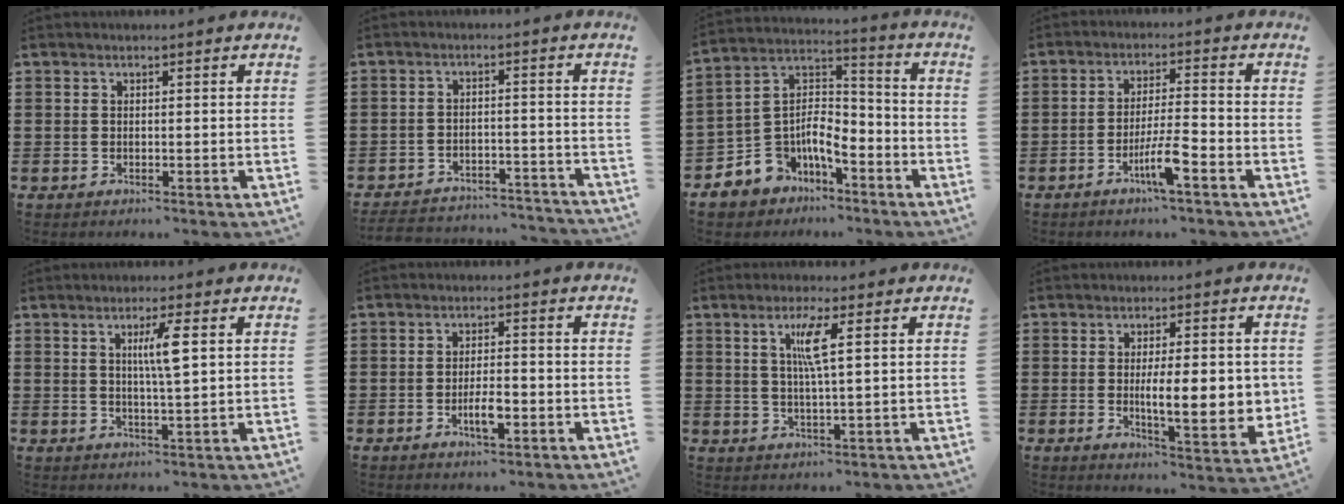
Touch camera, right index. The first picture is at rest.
{"total": 4.4, "force": [-4.3, 0.4, 0.7], "torque": [-0.021, -0.002, -0.090]}
{"total": 6.6, "force": [-3.9, 4.9, 2.2], "torque": [-0.069, -0.009, -0.078]}
{"total": 5.8, "force": [-3.1, 0.5, 4.9], "torque": [-0.100, -0.011, -0.058]}
{"total": 4.6, "force": [1.3, 0.2, 4.4], "torque": [-0.087, 0.002, 0.017]}
{"total": 4.4, "force": [-1.6, 1.3, 3.8], "torque": [-0.071, 0.004, -0.029]}
{"total": 4.6, "force": [1.5, 0.1, 4.4], "torque": [-0.090, 0.001, 0.020]}
{"total": 9.1, "force": [-0.1, 2.7, 8.7], "torque": [-0.119, -0.011, -0.004]}